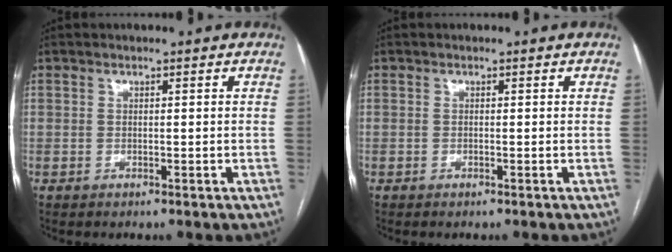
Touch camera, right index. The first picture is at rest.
{"total": 0.0}